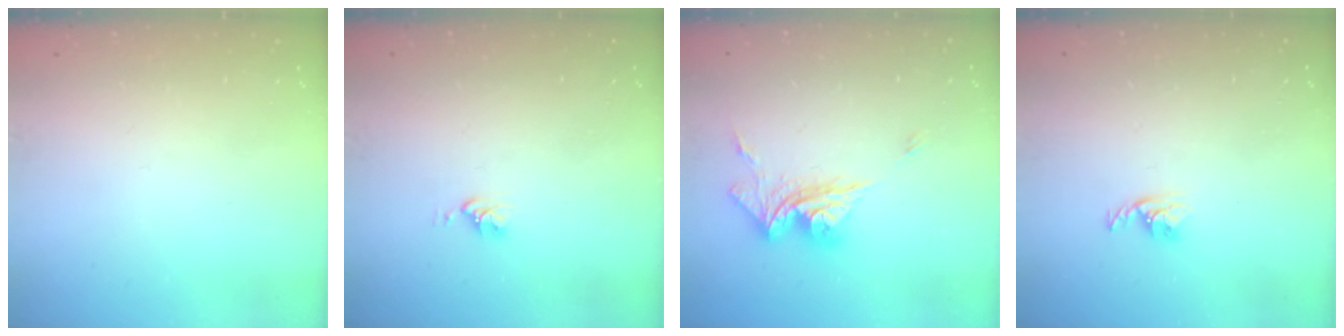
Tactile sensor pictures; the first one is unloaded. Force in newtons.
{"total": 2.8, "press": 2.8, "slide": 0.4}
{"total": 12.0, "press": 11.9, "slide": 1.5}
{"total": 3.7, "press": 3.6, "slide": 0.6}